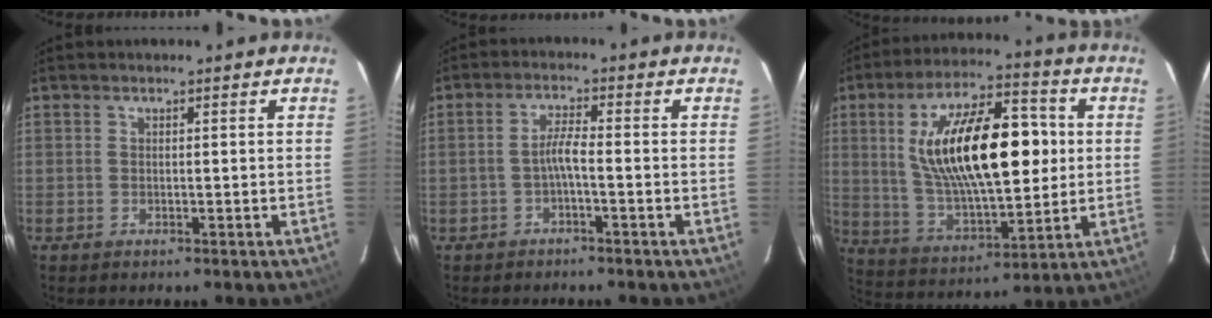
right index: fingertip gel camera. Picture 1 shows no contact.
{"total": 2.8, "force": [-1.4, 0.0, 2.5], "torque": [-0.052, 0.006, -0.027]}
{"total": 22.5, "force": [3.3, 9.4, 20.2], "torque": [-0.361, 0.020, 0.070]}